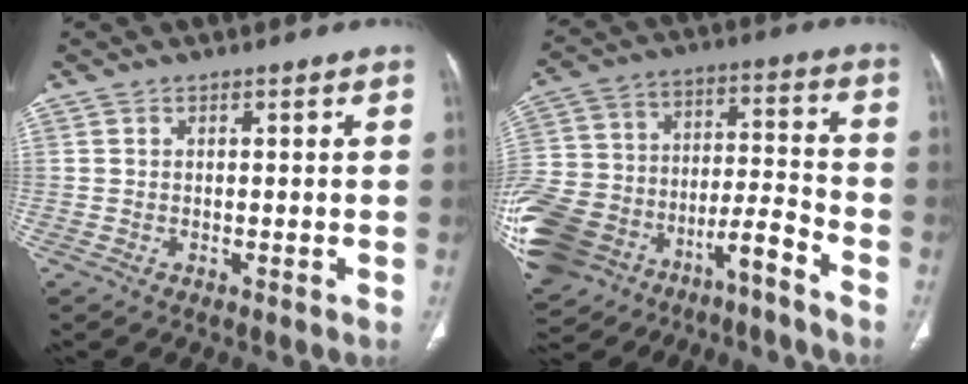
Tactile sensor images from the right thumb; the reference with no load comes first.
{"total": 24.3, "force": [-15.6, 12.5, 13.8], "torque": [-0.323, 0.085, -0.272]}